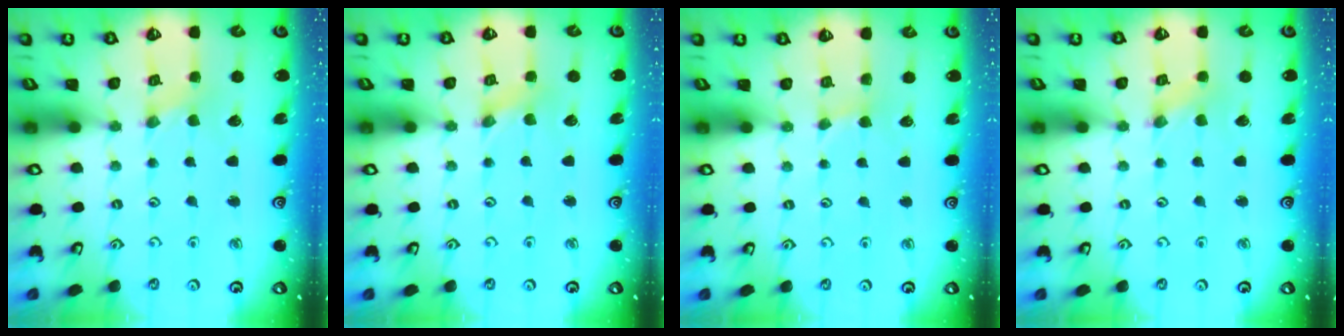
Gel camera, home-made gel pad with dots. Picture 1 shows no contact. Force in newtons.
{"total": 0.6, "press": 0.6, "slide": 0.2}
{"total": 1.5, "press": 1.5, "slide": 0.2}
{"total": 0.0}